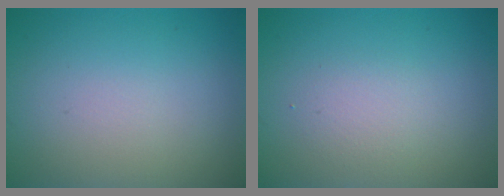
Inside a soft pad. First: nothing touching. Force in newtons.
{"total": 1.6, "press": 1.6, "slide": 0.0}